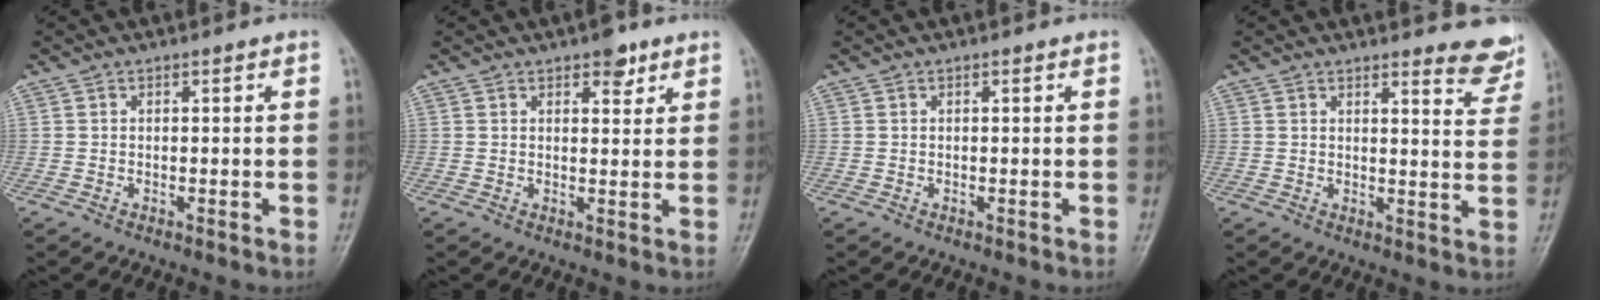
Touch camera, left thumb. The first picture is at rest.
{"total": 4.0, "force": [2.6, 1.9, 2.4], "torque": [-0.015, -0.011, 0.033]}
{"total": 0.0}
{"total": 6.6, "force": [6.1, 1.4, 2.2], "torque": [-0.003, -0.051, 0.055]}